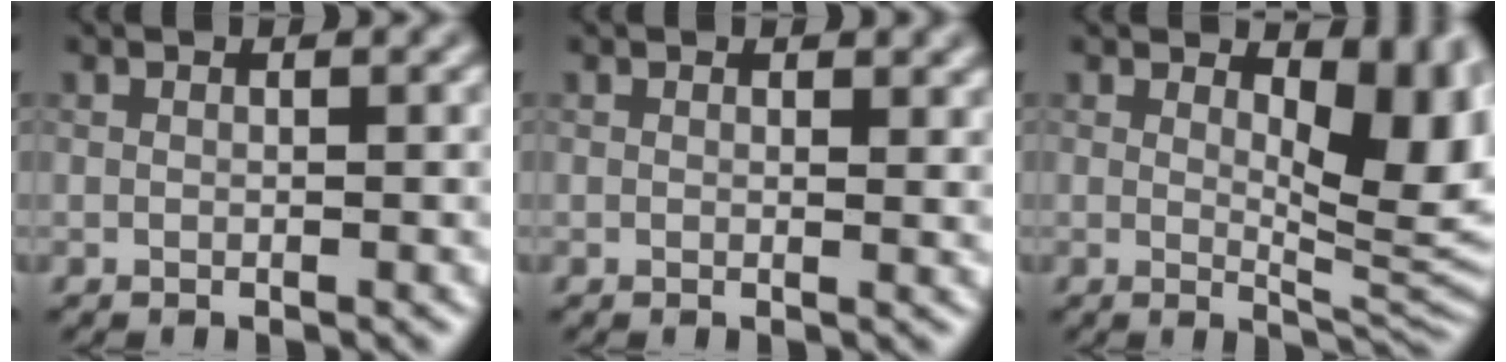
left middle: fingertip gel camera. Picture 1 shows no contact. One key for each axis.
{"total": 0.9, "fx": 0.6, "fy": 0.5, "fz": 0.6, "tx": -0.005, "ty": -0.004, "tz": 0.009}
{"total": 6.8, "fx": 2.0, "fy": 3.1, "fz": 5.7, "tx": -0.074, "ty": -0.014, "tz": 0.031}